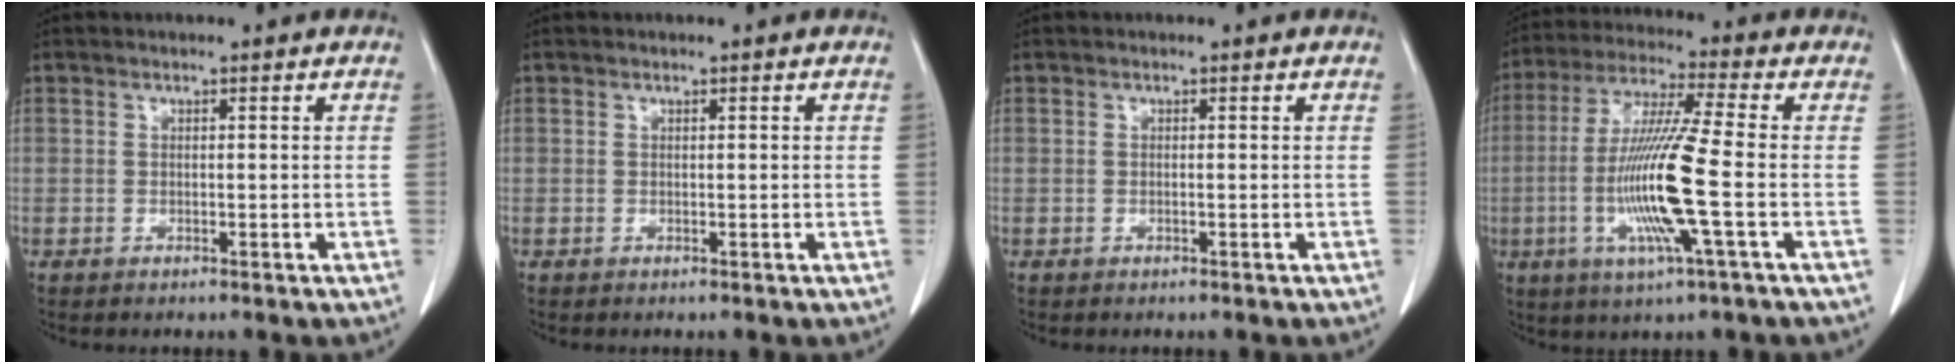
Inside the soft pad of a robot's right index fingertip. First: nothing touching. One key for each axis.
{"total": 0.0}
{"total": 0.0}
{"total": 13.7, "fx": -2.8, "fy": -0.5, "fz": 13.4, "tx": -0.275, "ty": -0.013, "tz": -0.063}